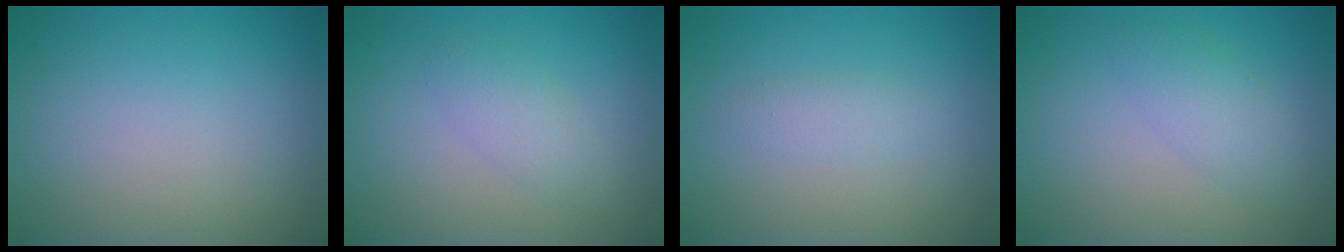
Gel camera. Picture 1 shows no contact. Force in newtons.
{"total": 1.9, "press": 1.9, "slide": 0.2}
{"total": 1.5, "press": 1.5, "slide": 0.1}
{"total": 2.2, "press": 2.2, "slide": 0.1}